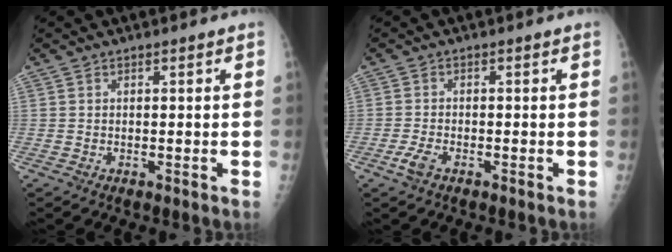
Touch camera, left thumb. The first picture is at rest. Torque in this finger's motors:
{"motor_torque": [-0.23, 0.23, 0.00, -0.02, 0.00]}